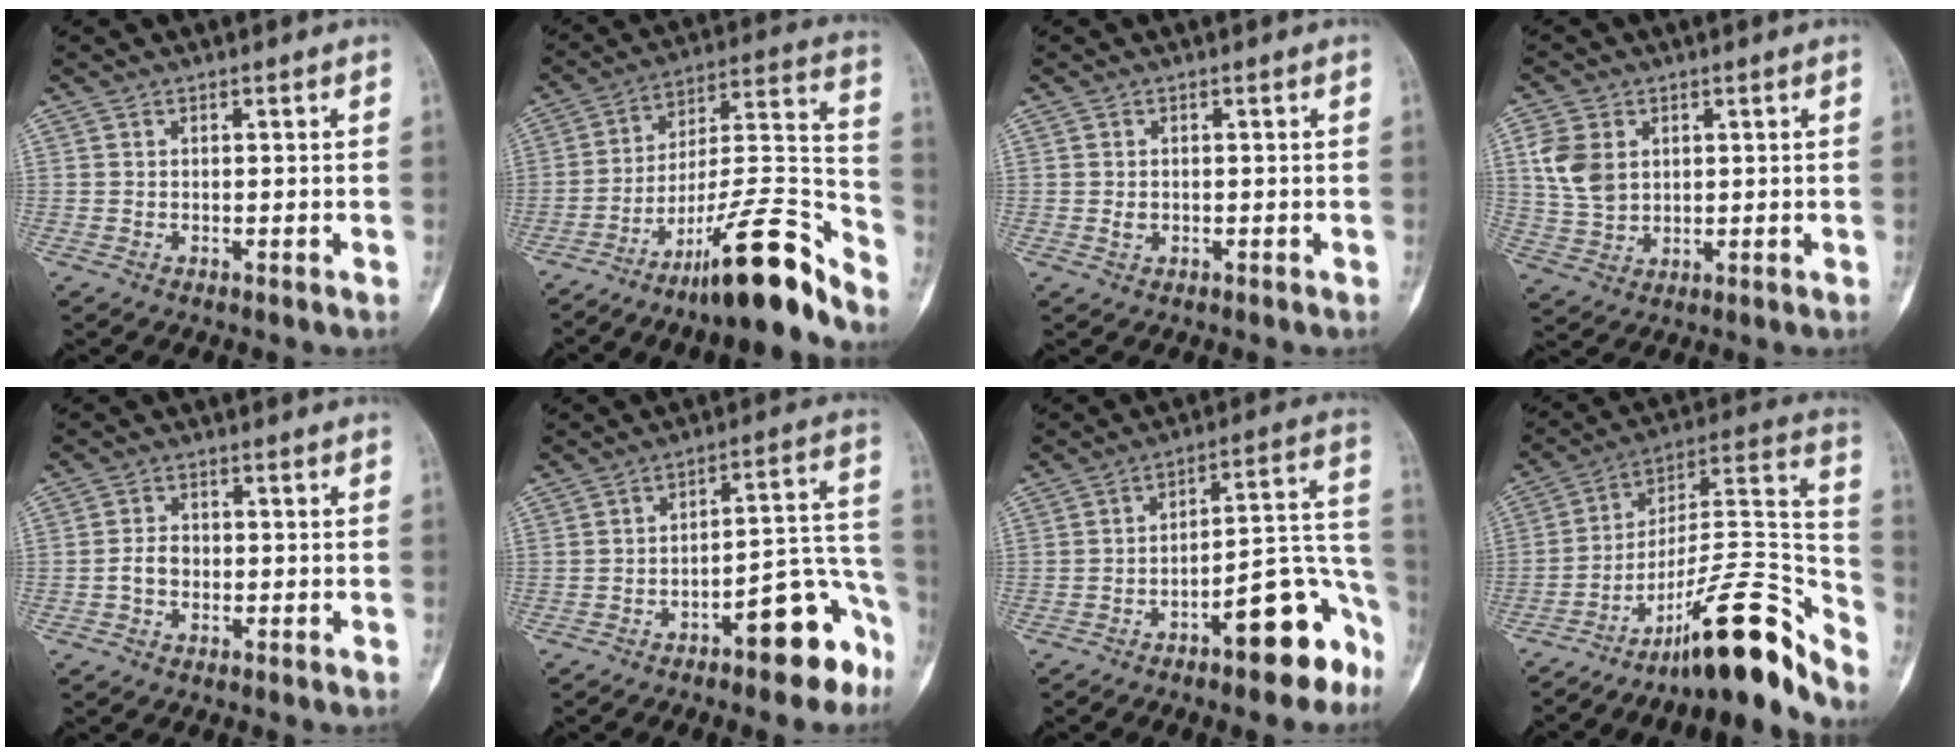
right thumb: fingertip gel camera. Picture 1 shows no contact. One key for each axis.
{"total": 19.6, "fx": -14.3, "fy": 3.2, "fz": 13.1, "tx": -0.194, "ty": 0.115, "tz": -0.235}
{"total": 1.2, "fx": -0.2, "fy": 0.9, "fz": 0.7, "tx": -0.010, "ty": 0.001, "tz": -0.002}
{"total": 8.1, "fx": 2.2, "fy": 6.0, "fz": 4.9, "tx": -0.086, "ty": -0.006, "tz": 0.050}
{"total": 3.2, "fx": -0.7, "fy": 2.4, "fz": 2.0, "tx": -0.030, "ty": 0.012, "tz": -0.018}
{"total": 12.7, "fx": -7.5, "fy": 4.3, "fz": 9.2, "tx": -0.086, "ty": 0.088, "tz": -0.108}
{"total": 14.5, "fx": -8.3, "fy": 4.7, "fz": 10.9, "tx": -0.114, "ty": 0.090, "tz": -0.123}
{"total": 23.4, "fx": -16.0, "fy": 5.8, "fz": 16.1, "tx": -0.189, "ty": 0.135, "tz": -0.251}